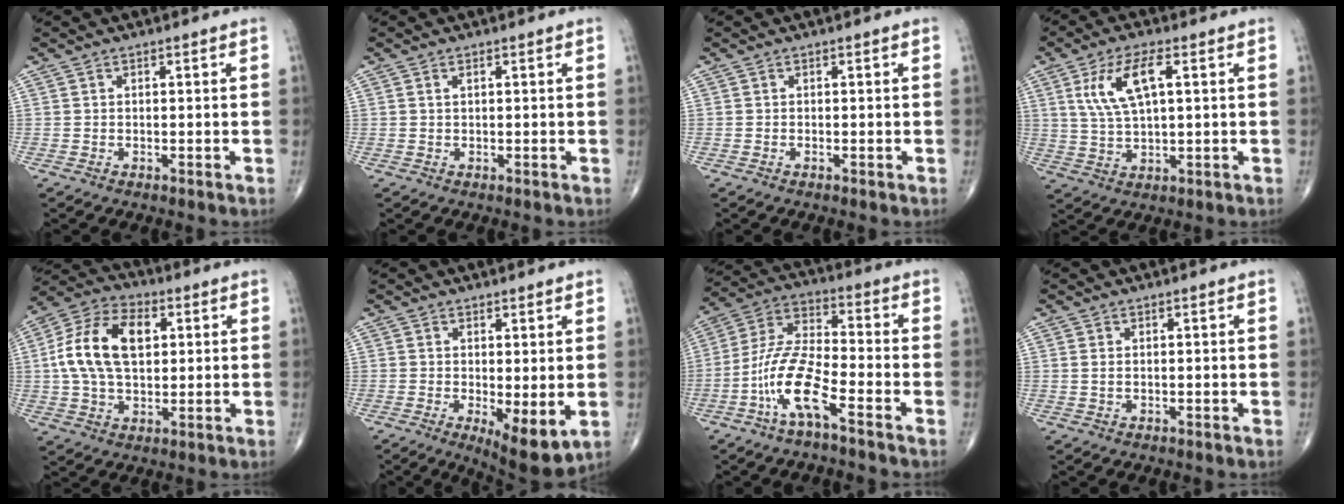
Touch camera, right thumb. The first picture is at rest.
{"total": 0.7, "force": [0.3, 0.3, 0.6], "torque": [-0.014, 0.004, 0.006]}
{"total": 0.0}
{"total": 9.5, "force": [2.9, 3.5, 8.4], "torque": [-0.172, 0.002, 0.059]}
{"total": 15.2, "force": [2.6, 9.3, 11.7], "torque": [-0.213, 0.017, 0.042]}
{"total": 7.9, "force": [-1.3, 2.7, 7.4], "torque": [-0.108, -0.025, -0.013]}
{"total": 11.9, "force": [-5.9, 2.7, 9.9], "torque": [-0.219, 0.040, -0.123]}
{"total": 0.7, "force": [0.1, 0.4, 0.6], "torque": [-0.015, 0.003, 0.004]}